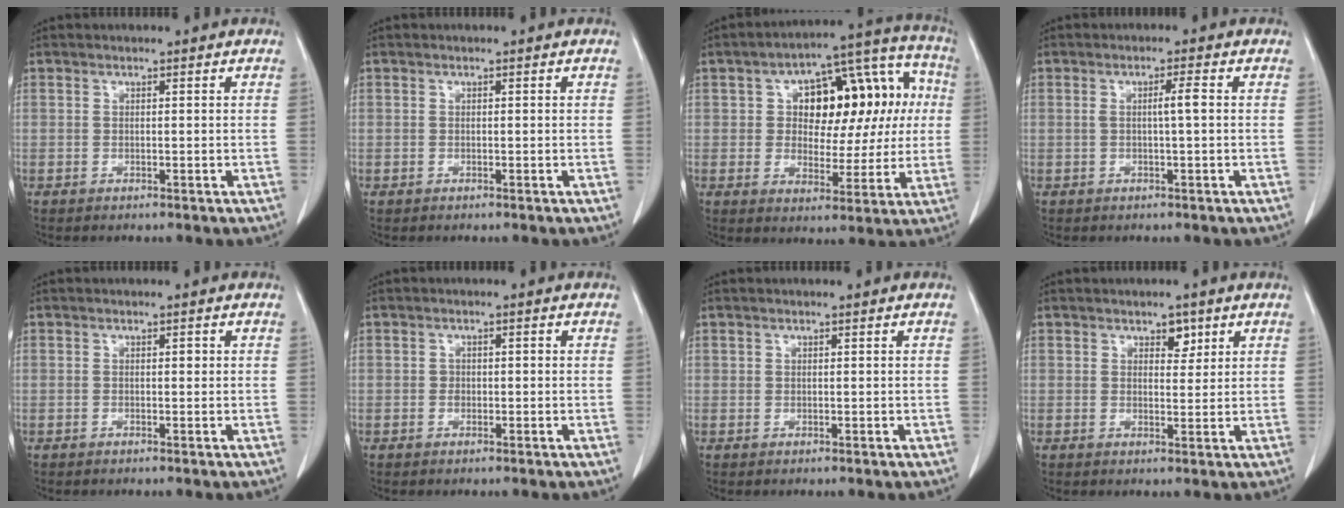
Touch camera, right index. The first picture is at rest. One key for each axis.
{"total": 0.0}
{"total": 16.8, "fx": 2.6, "fy": 9.0, "fz": 13.9, "tx": -0.178, "ty": 0.059, "tz": 0.043}
{"total": 2.3, "fx": 0.1, "fy": -0.2, "fz": 2.3, "tx": -0.039, "ty": 0.002, "tz": 0.000}
{"total": 0.6, "fx": 0.1, "fy": 0.3, "fz": 0.5, "tx": -0.006, "ty": 0.002, "tz": 0.000}
{"total": 1.1, "fx": -0.2, "fy": 1.0, "fz": 0.6, "tx": -0.007, "ty": 0.005, "tz": -0.003}
{"total": 0.0}
{"total": 2.5, "fx": 1.5, "fy": 1.4, "fz": 1.4, "tx": -0.016, "ty": 0.000, "tz": 0.023}